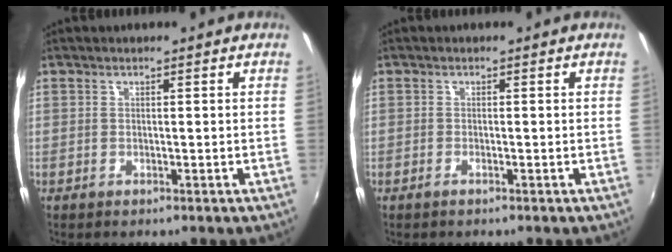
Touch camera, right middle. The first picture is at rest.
{"total": 0.7, "force": [-0.5, -0.1, 0.4], "torque": [-0.008, -0.001, -0.012]}